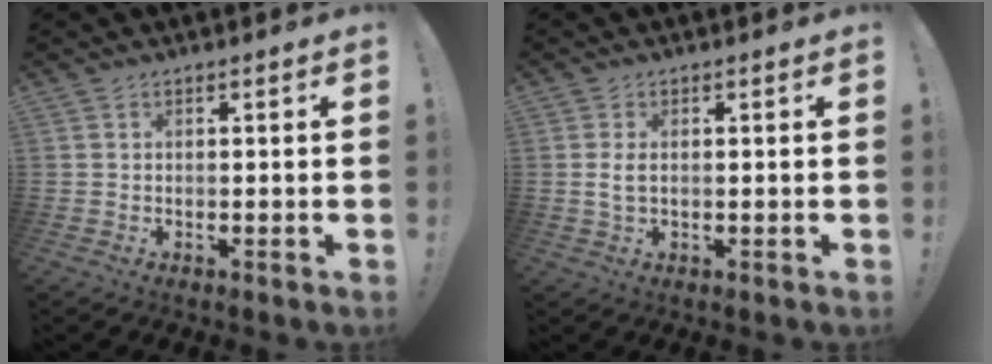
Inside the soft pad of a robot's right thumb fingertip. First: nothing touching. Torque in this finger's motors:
{"motor_torque": [-0.14, 0.08, 0.28, -0.27, 0.18]}